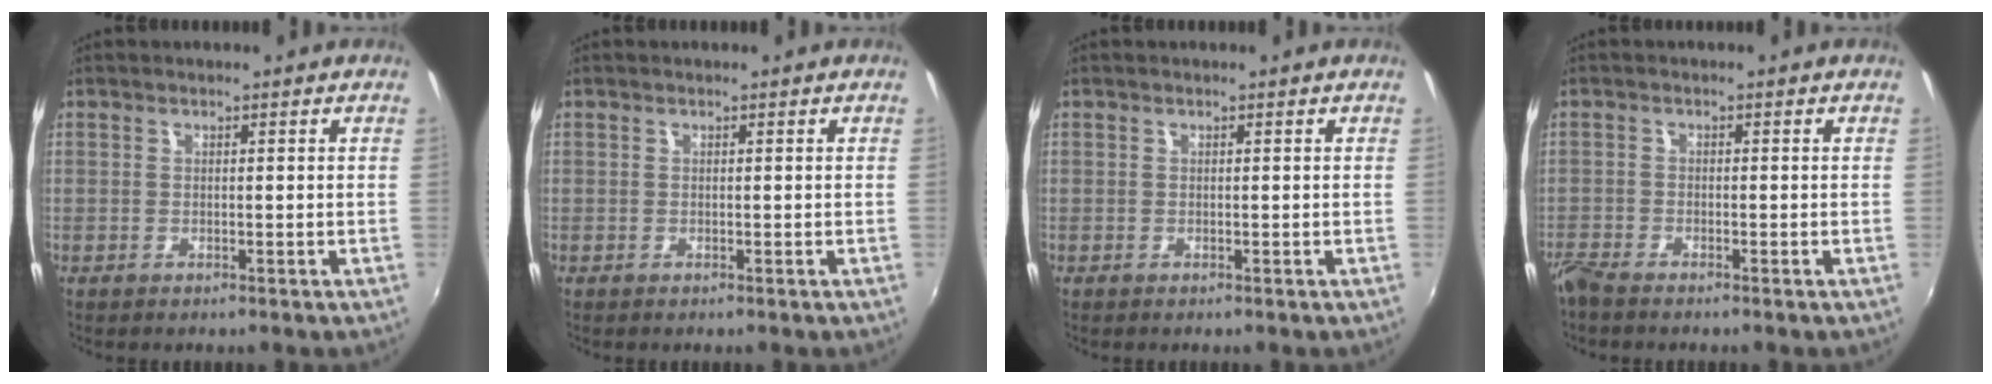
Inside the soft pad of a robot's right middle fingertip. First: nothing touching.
{"total": 0.0}
{"total": 0.0}
{"total": 3.4, "force": [-3.0, 0.4, 1.4], "torque": [-0.040, -0.015, -0.062]}